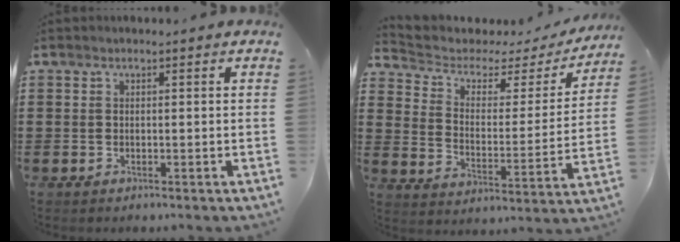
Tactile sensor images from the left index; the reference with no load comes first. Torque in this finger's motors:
{"motor_torque": [0.95, -1.19, 0.02, 0.00]}